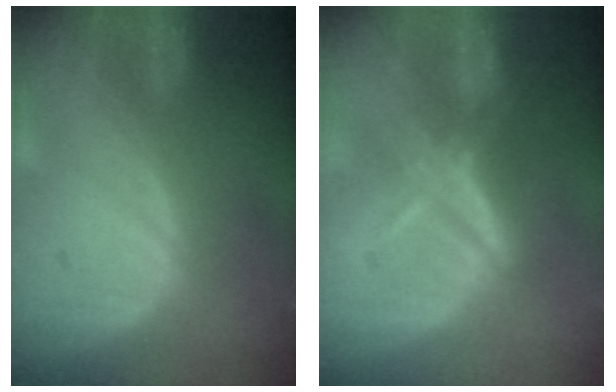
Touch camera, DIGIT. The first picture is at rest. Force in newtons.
{"total": 5.5, "press": 4.9, "slide": 2.5}